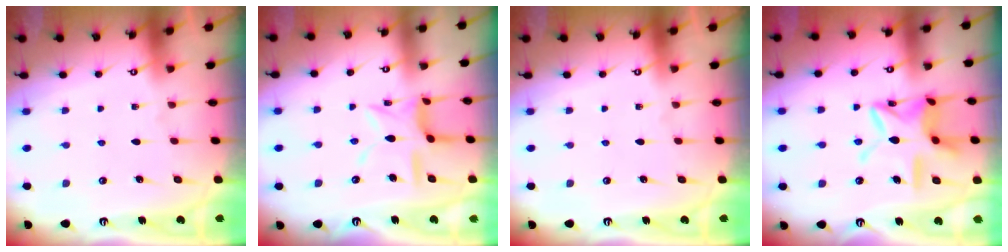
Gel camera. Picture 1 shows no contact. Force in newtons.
{"total": 11.3, "press": 11.2, "slide": 1.0}
{"total": 0.0}
{"total": 14.8, "press": 14.7, "slide": 1.2}